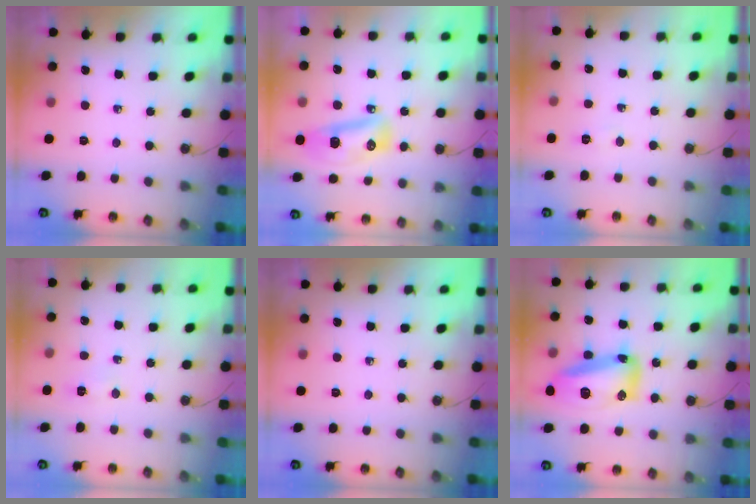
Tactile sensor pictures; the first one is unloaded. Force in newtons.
{"total": 12.8, "press": 12.4, "slide": 3.1}
{"total": 2.8, "press": 2.8, "slide": 0.5}
{"total": 2.9, "press": 2.7, "slide": 1.0}
{"total": 0.0}
{"total": 16.1, "press": 16.0, "slide": 1.4}